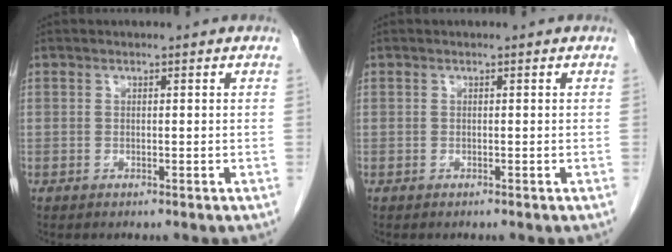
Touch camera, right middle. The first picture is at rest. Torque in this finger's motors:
{"motor_torque": [0.12, -0.06, 0.01, 0.01]}